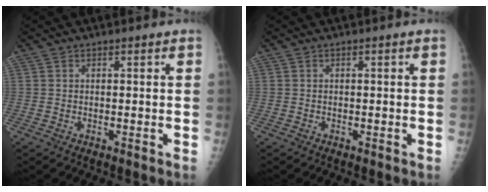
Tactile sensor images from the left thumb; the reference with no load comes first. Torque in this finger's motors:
{"motor_torque": [0.04, -0.01, 0.01, 0.02, 0.00]}